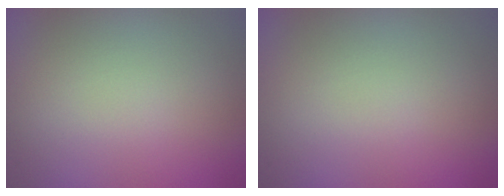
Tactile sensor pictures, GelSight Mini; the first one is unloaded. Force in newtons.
{"total": 0.0}